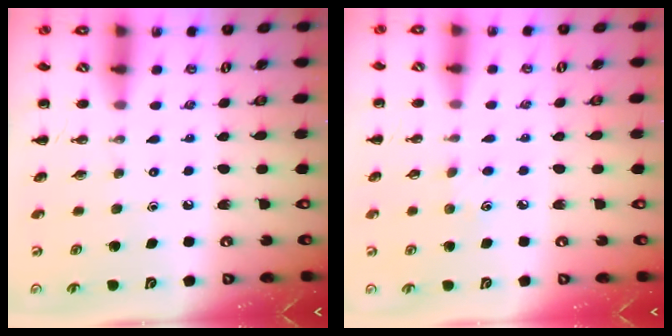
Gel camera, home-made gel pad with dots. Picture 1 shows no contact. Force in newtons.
{"total": 4.6, "press": 4.4, "slide": 1.3}